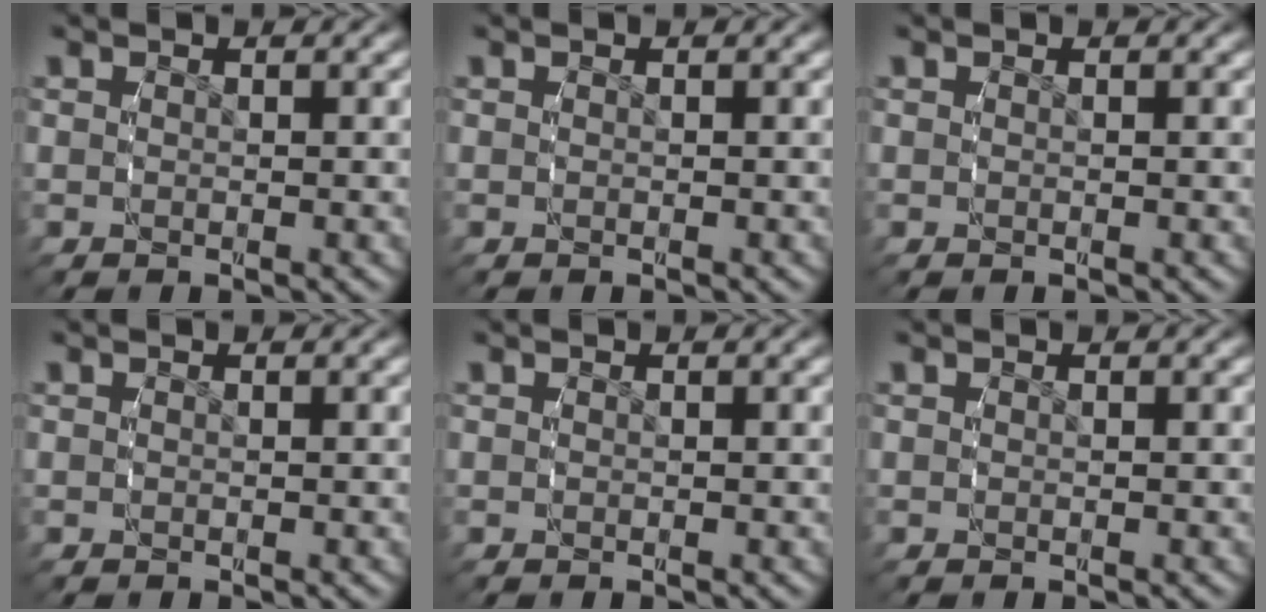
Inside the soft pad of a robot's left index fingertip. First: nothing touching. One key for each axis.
{"total": 0.0}
{"total": 0.0}
{"total": 0.0}
{"total": 0.0}
{"total": 0.0}